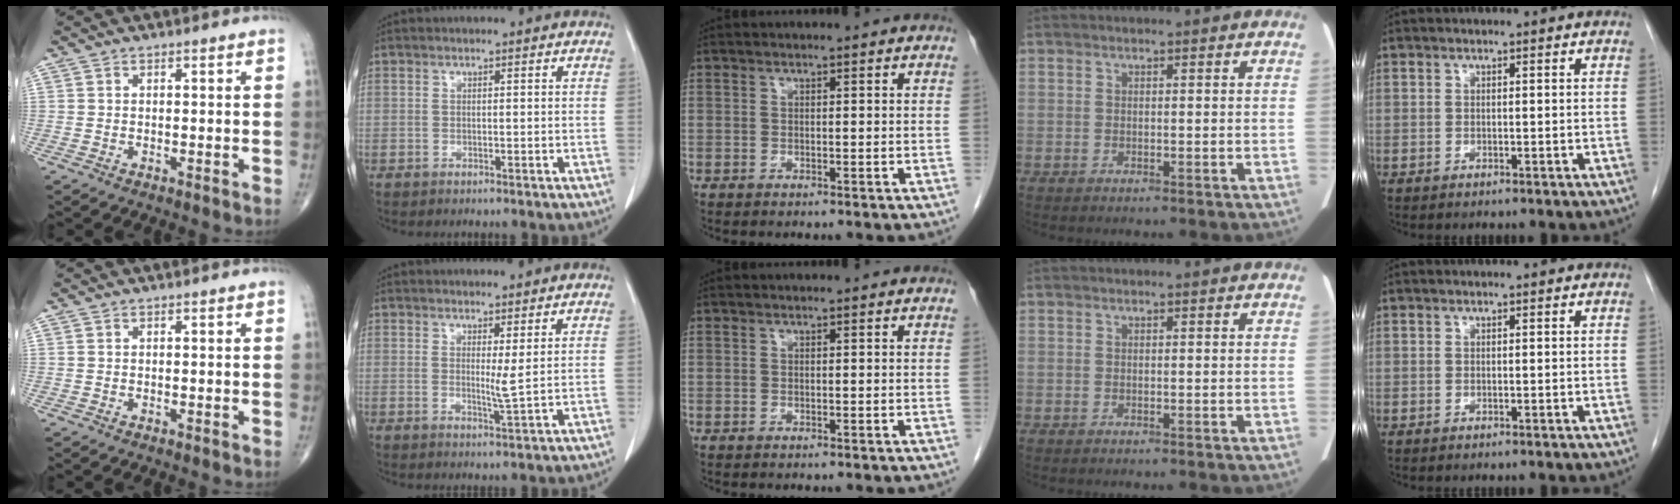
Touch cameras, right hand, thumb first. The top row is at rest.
{"index": {"total": 2.0, "force": [0.7, -0.3, 1.9], "torque": [-0.035, -0.010, 0.015]}}